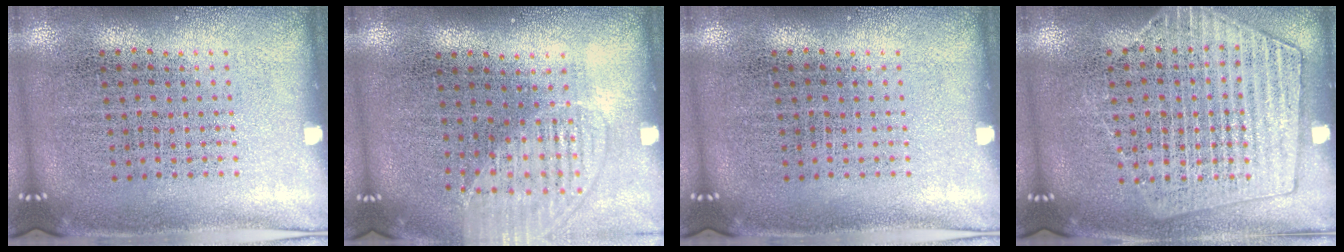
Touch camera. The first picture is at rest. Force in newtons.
{"total": 1.2, "press": 1.1, "slide": 0.5}
{"total": 0.0}
{"total": 1.4, "press": 1.3, "slide": 0.5}